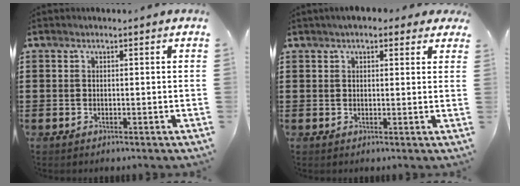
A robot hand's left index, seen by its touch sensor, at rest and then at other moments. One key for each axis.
{"total": 2.8, "fx": 2.1, "fy": 1.2, "fz": 1.3, "tx": -0.033, "ty": 0.006, "tz": 0.037}